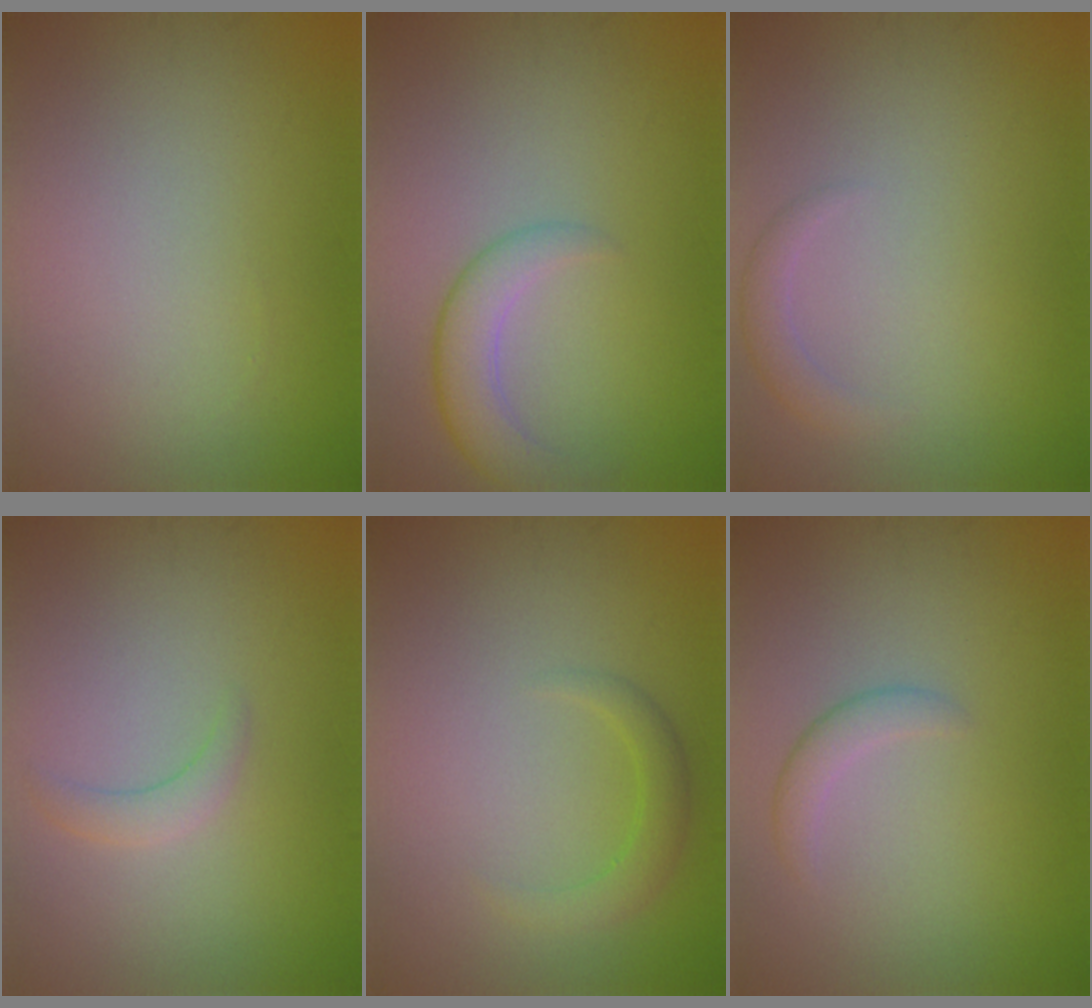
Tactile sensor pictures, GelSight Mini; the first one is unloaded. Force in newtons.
{"total": 3.4, "press": 3.4, "slide": 0.2}
{"total": 1.5, "press": 1.5, "slide": 0.2}
{"total": 1.5, "press": 1.5, "slide": 0.3}
{"total": 2.1, "press": 2.1, "slide": 0.3}
{"total": 1.7, "press": 1.7, "slide": 0.1}